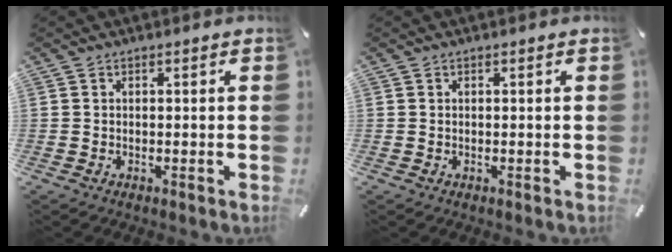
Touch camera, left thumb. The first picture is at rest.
{"total": 0.0}